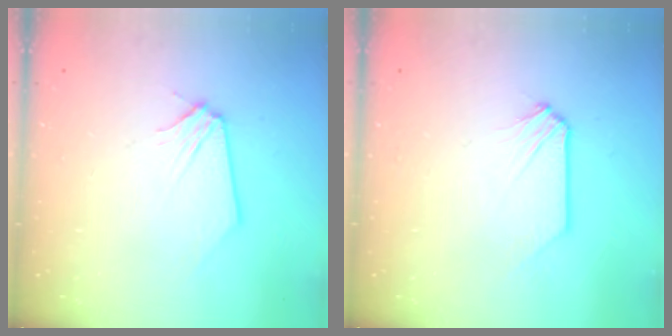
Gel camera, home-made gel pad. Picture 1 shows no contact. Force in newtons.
{"total": 0.0}